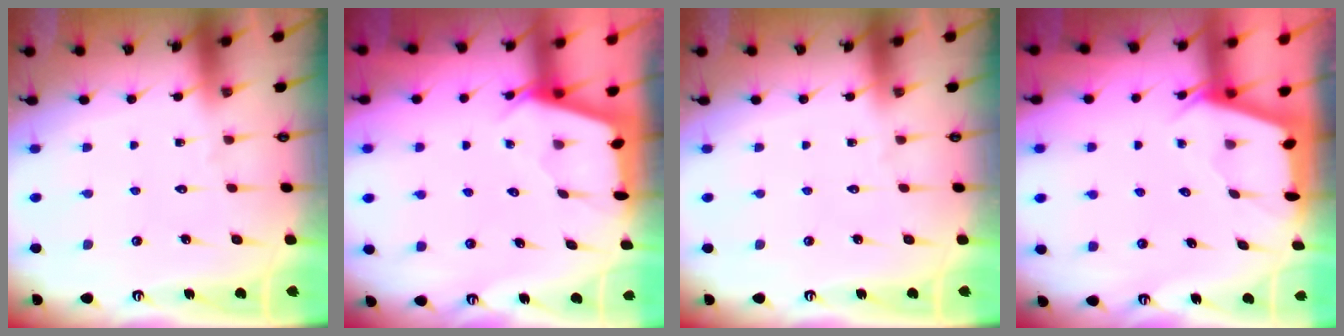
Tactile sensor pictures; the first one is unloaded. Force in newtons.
{"total": 2.4, "press": 2.4, "slide": 0.3}
{"total": 0.0}
{"total": 2.1, "press": 2.0, "slide": 0.3}